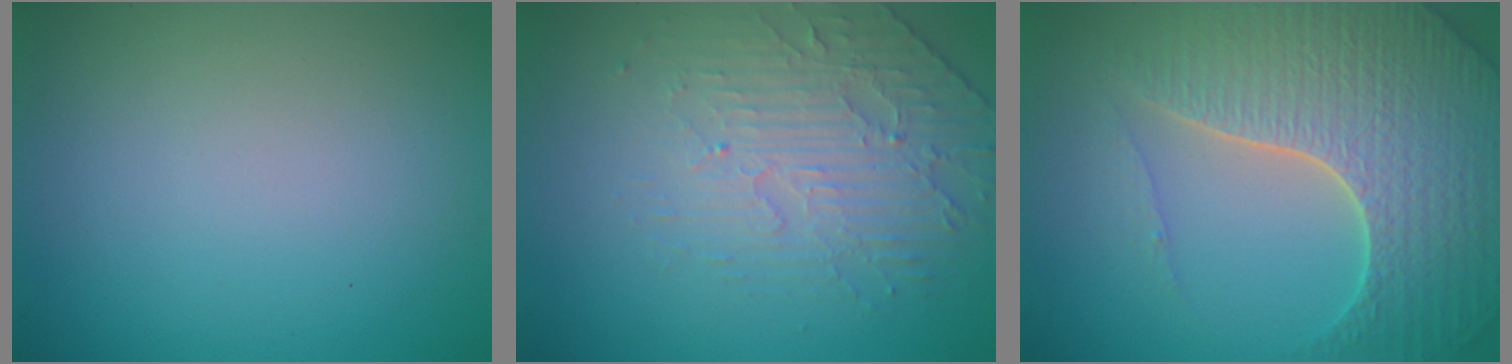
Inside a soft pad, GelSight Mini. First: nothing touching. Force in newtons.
{"total": 4.5, "press": 3.3, "slide": 3.1}
{"total": 7.0, "press": 6.7, "slide": 1.8}